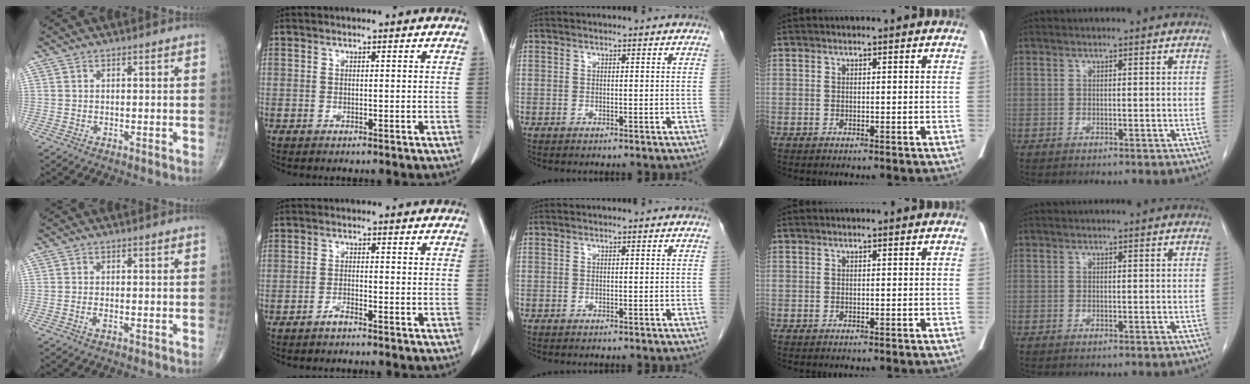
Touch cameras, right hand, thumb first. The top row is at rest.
{"thumb": {"total": 1.4, "force": [-0.5, 0.6, 1.1], "torque": [-0.024, 0.001, -0.010]}, "index": {"total": 1.3, "force": [-1.1, 0.1, 0.6], "torque": [-0.011, 0.002, -0.019]}}